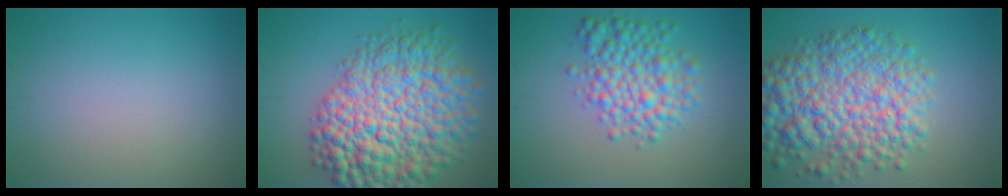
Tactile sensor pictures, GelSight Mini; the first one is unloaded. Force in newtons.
{"total": 12.9, "press": 12.9, "slide": 0.4}
{"total": 5.4, "press": 5.4, "slide": 0.1}
{"total": 9.9, "press": 9.9, "slide": 0.3}